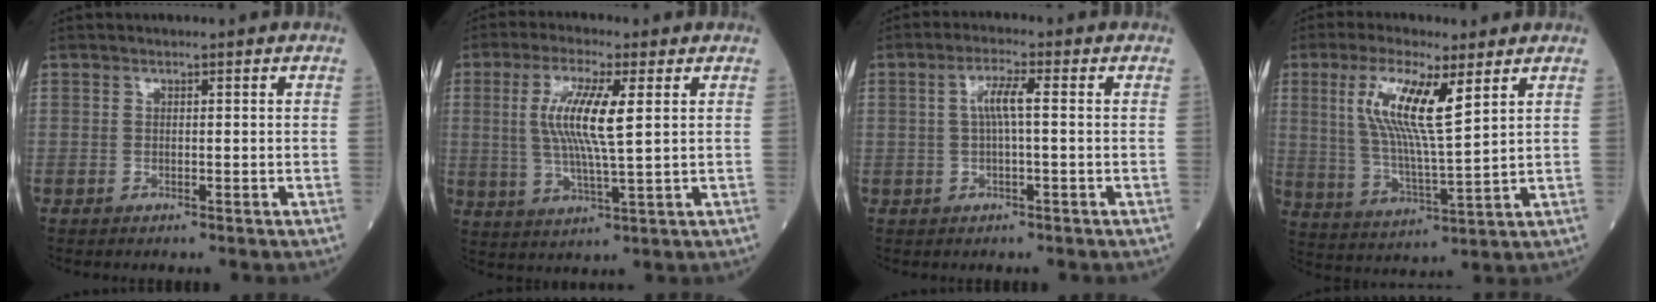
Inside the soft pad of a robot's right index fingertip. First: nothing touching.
{"total": 9.3, "force": [2.0, 0.6, 9.0], "torque": [-0.191, 0.000, 0.040]}
{"total": 3.8, "force": [0.5, 0.2, 3.7], "torque": [-0.074, 0.010, 0.011]}
{"total": 11.3, "force": [4.7, 1.3, 10.2], "torque": [-0.211, 0.001, 0.092]}